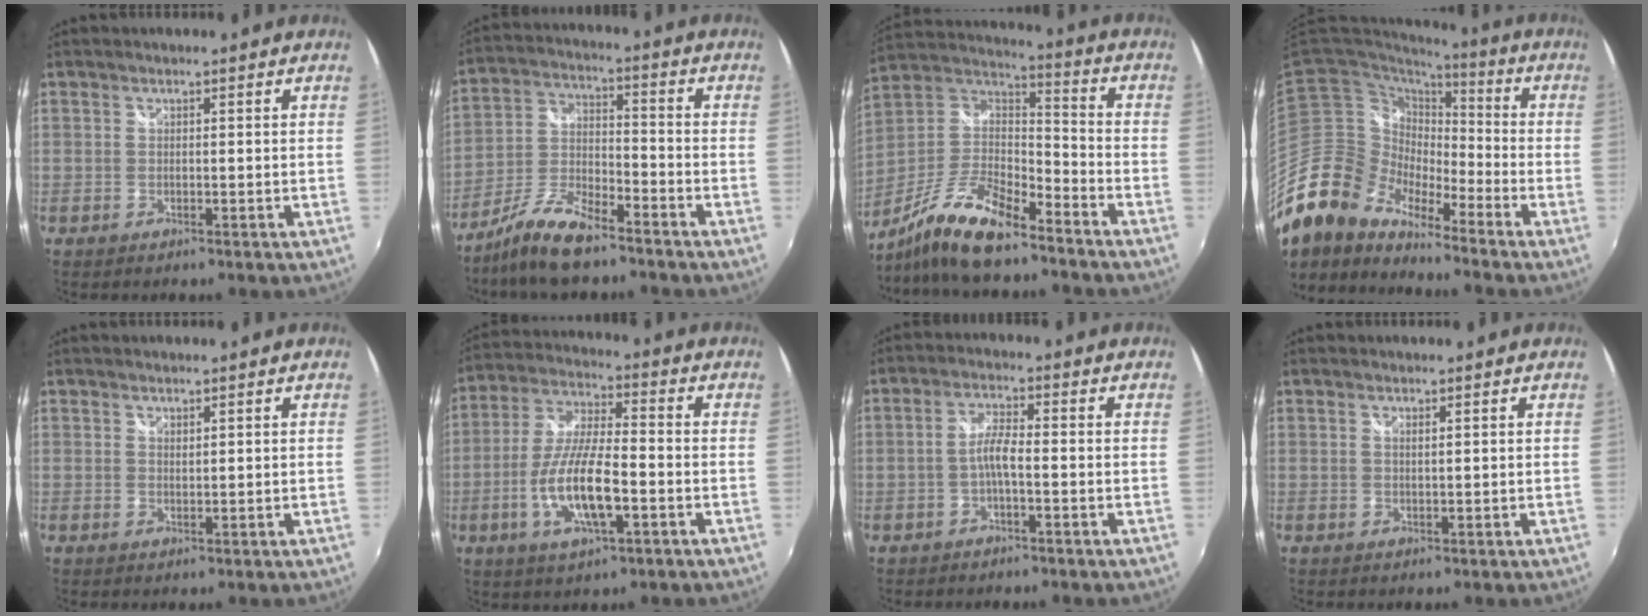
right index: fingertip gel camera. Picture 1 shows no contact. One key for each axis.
{"total": 11.2, "fx": -8.5, "fy": 3.0, "fz": 6.6, "tx": -0.144, "ty": -0.002, "tz": -0.162}
{"total": 15.5, "fx": -11.5, "fy": 3.8, "fz": 9.6, "tx": -0.215, "ty": -0.007, "tz": -0.220}
{"total": 14.4, "fx": -11.9, "fy": 6.8, "fz": 4.6, "tx": -0.089, "ty": 0.011, "tz": -0.238}
{"total": 0.9, "fx": 0.8, "fy": 0.3, "fz": 0.3, "tx": -0.002, "ty": 0.000, "tz": 0.015}
{"total": 13.1, "fx": -4.1, "fy": 3.7, "fz": 11.8, "tx": -0.243, "ty": -0.008, "tz": -0.075}
{"total": 3.4, "fx": -1.3, "fy": 0.4, "fz": 3.1, "tx": -0.067, "ty": 0.008, "tz": -0.025}
{"total": 0.7, "fx": 0.5, "fy": 0.0, "fz": 0.5, "tx": -0.009, "ty": 0.001, "tz": 0.009}